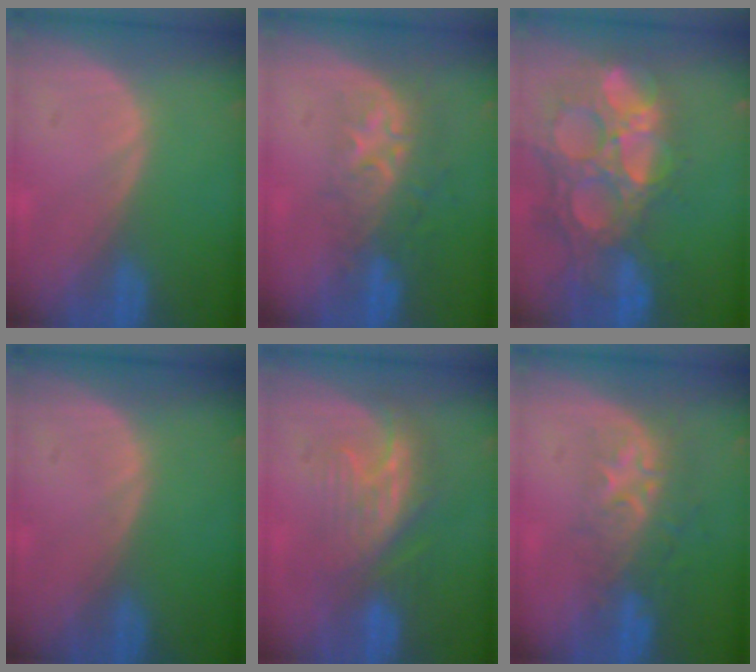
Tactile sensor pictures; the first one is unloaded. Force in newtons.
{"total": 8.8, "press": 7.2, "slide": 5.1}
{"total": 14.9, "press": 12.3, "slide": 8.3}
{"total": 0.0}
{"total": 7.6, "press": 7.1, "slide": 2.7}
{"total": 8.8, "press": 7.2, "slide": 5.1}